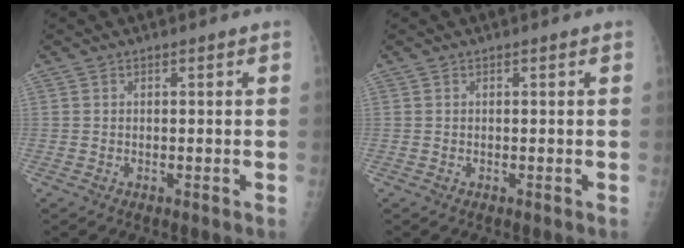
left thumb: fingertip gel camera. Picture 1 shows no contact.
{"total": 0.0}